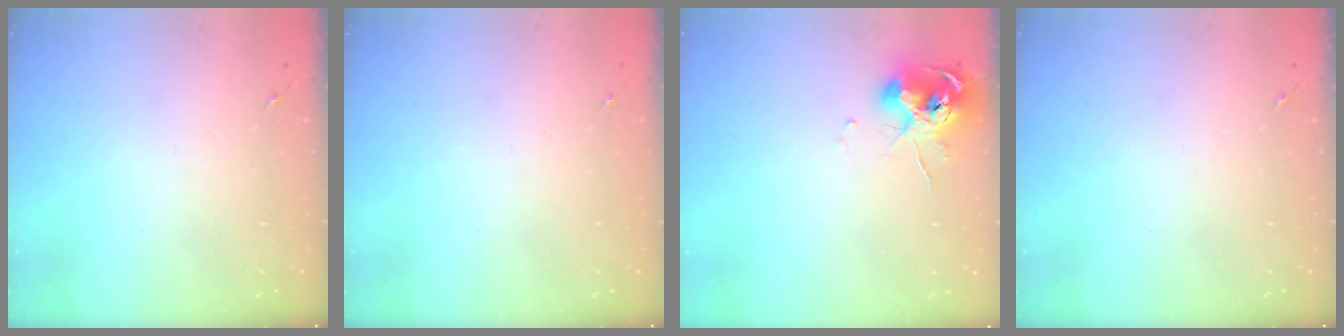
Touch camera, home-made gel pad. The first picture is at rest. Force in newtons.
{"total": 0.0}
{"total": 10.3, "press": 10.2, "slide": 1.1}
{"total": 0.0}